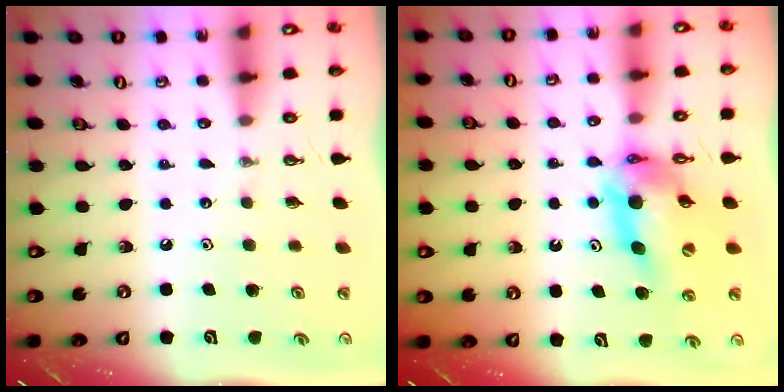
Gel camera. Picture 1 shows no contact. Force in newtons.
{"total": 12.3, "press": 12.2, "slide": 1.1}